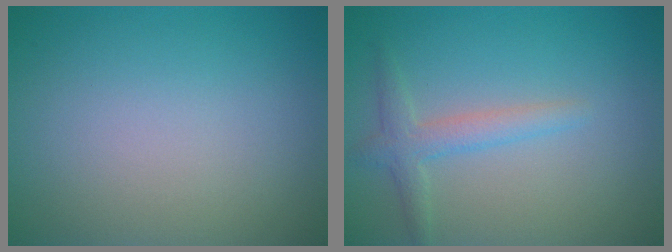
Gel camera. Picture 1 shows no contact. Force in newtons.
{"total": 2.3, "press": 2.3, "slide": 0.1}